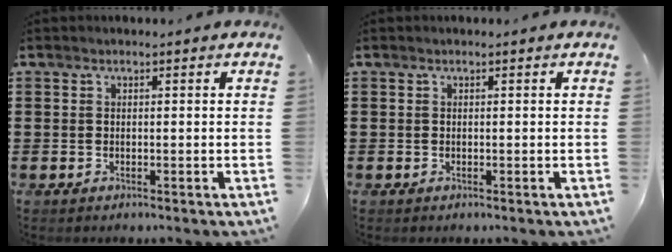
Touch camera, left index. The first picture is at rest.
{"total": 0.0}